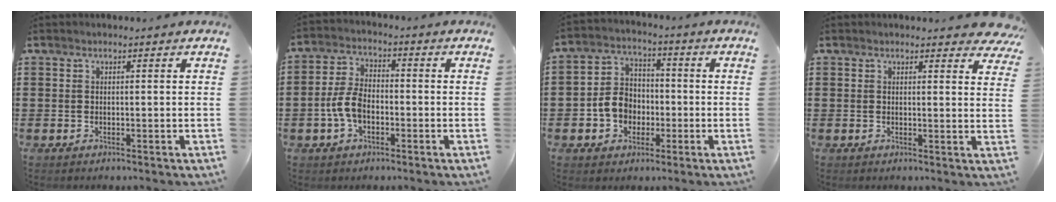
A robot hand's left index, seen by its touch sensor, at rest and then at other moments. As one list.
[{"total": 5.9, "force": [-1.7, 3.4, 4.5], "torque": [-0.114, 0.001, -0.039]}, {"total": 6.7, "force": [-1.6, 5.8, 2.9], "torque": [-0.080, 0.017, -0.032]}, {"total": 2.5, "force": [2.3, 0.5, 0.8], "torque": [-0.008, -0.010, 0.041]}]